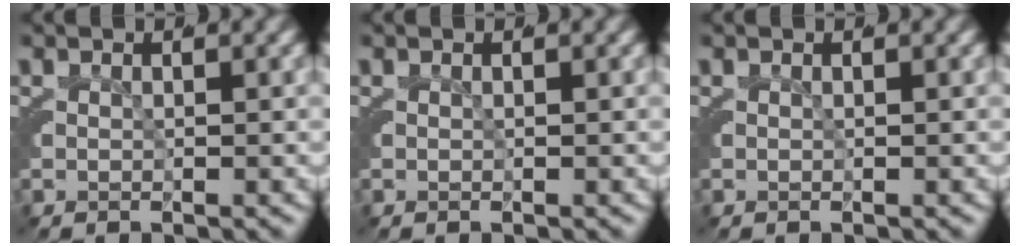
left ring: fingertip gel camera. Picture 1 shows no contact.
{"total": 0.0}
{"total": 0.0}